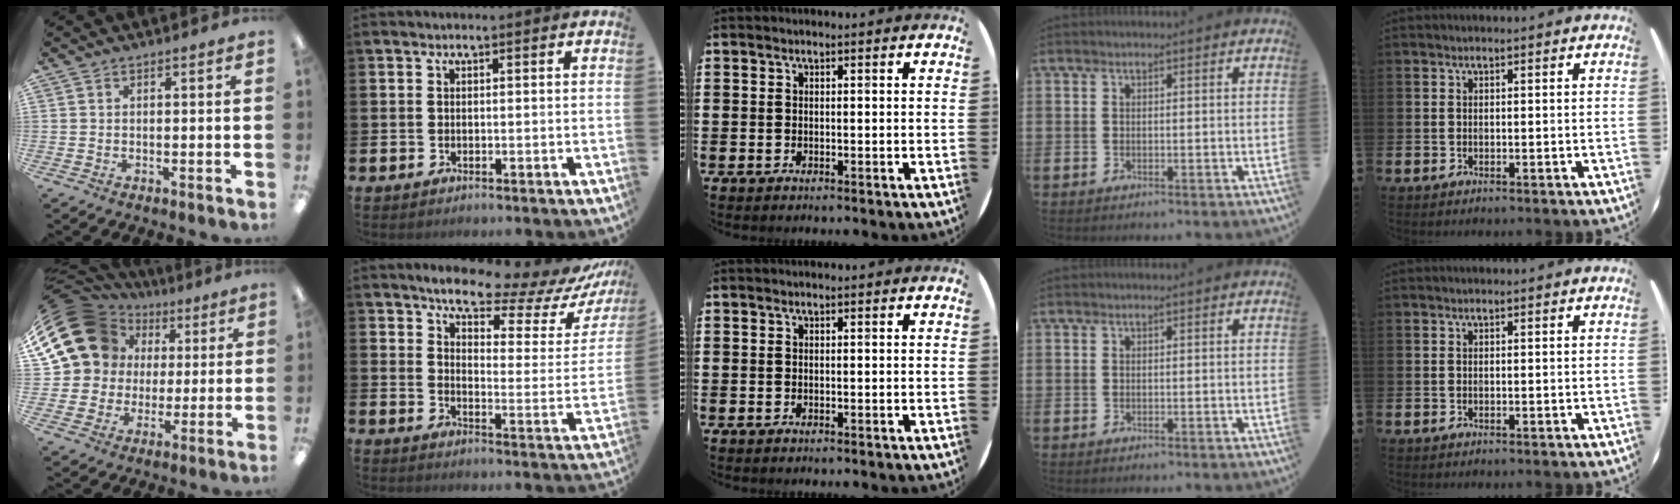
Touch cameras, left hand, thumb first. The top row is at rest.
{"thumb": {"total": 20.2, "force": [7.3, 16.7, 8.7], "torque": [-0.188, -0.029, 0.153]}, "index": {"total": 8.4, "force": [7.6, 1.8, 3.2], "torque": [-0.072, -0.061, 0.124]}}